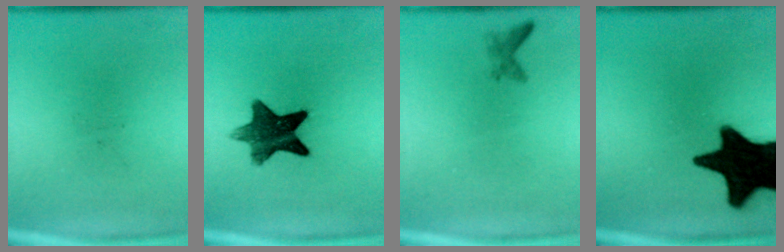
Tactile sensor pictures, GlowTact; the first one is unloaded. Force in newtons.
{"total": 10.9}
{"total": 1.1}
{"total": 19.2}